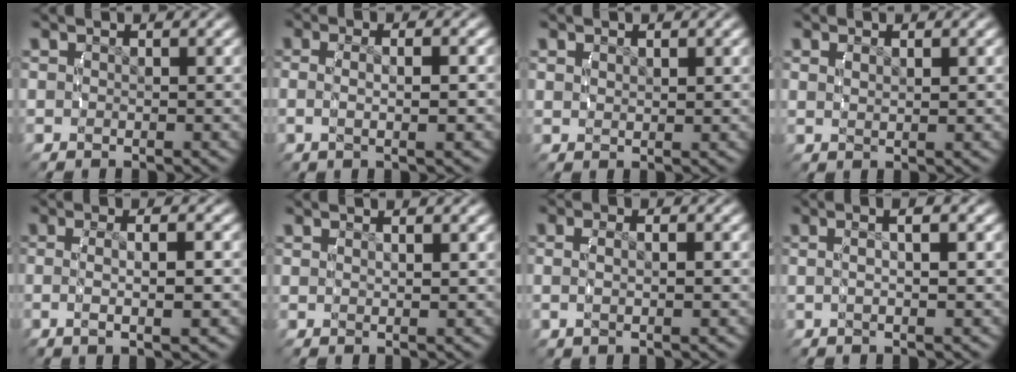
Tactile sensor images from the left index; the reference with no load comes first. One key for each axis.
{"total": 3.1, "fx": -0.1, "fy": 0.5, "fz": 3.0, "tx": -0.059, "ty": -0.001, "tz": 0.000}
{"total": 0.9, "fx": 0.8, "fy": -0.1, "fz": 0.4, "tx": -0.008, "ty": -0.005, "tz": 0.021}
{"total": 1.1, "fx": 0.8, "fy": -0.2, "fz": 0.8, "tx": -0.012, "ty": -0.001, "tz": 0.017}
{"total": 3.6, "fx": -0.5, "fy": 0.4, "fz": 3.6, "tx": -0.071, "ty": 0.000, "tz": -0.006}
{"total": 0.8, "fx": 0.3, "fy": -0.5, "fz": 0.6, "tx": -0.013, "ty": -0.002, "tz": 0.009}
{"total": 2.2, "fx": -0.1, "fy": 0.6, "fz": 2.1, "tx": -0.041, "ty": 0.000, "tz": -0.003}
{"total": 2.6, "fx": 0.3, "fy": -0.1, "fz": 2.6, "tx": -0.046, "ty": 0.012, "tz": 0.003}